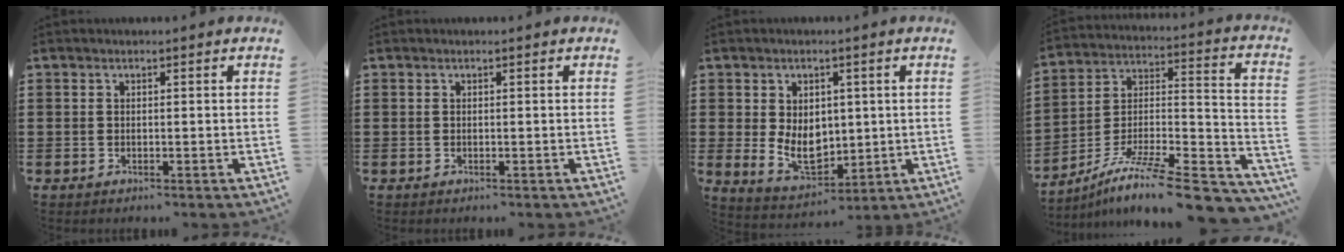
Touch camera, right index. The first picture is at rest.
{"total": 0.0}
{"total": 7.0, "force": [0.2, 5.2, 4.7], "torque": [-0.077, 0.003, 0.003]}
{"total": 11.1, "force": [-8.6, 1.4, 7.0], "torque": [-0.113, 0.004, -0.161]}